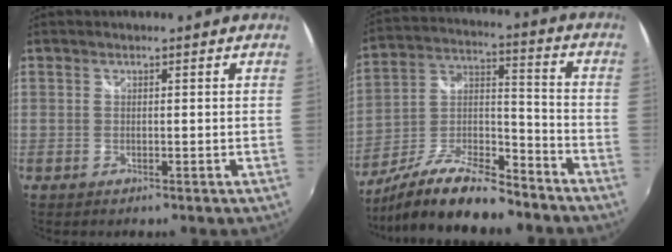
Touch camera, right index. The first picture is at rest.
{"total": 18.1, "force": [-13.9, 5.1, 10.4], "torque": [-0.208, -0.008, -0.242]}